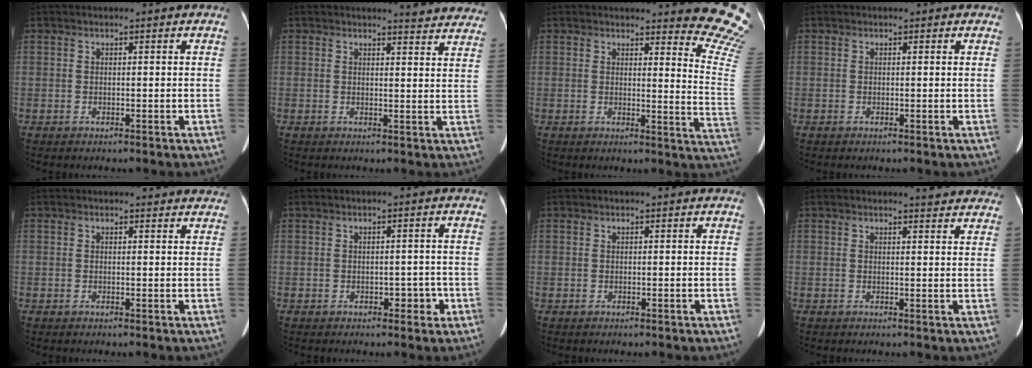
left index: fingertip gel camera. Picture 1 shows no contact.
{"total": 8.1, "force": [7.9, 1.3, 1.5], "torque": [0.004, -0.023, 0.061]}
{"total": 11.0, "force": [10.3, -0.1, 3.7], "torque": [-0.019, -0.116, 0.084]}
{"total": 0.6, "force": [0.1, 0.6, 0.0], "torque": [0.006, 0.004, -0.004]}
{"total": 3.4, "force": [3.1, 1.3, 0.2], "torque": [0.003, 0.000, 0.014]}
{"total": 2.2, "force": [-1.1, 1.4, 1.3], "torque": [-0.013, 0.000, -0.013]}
{"total": 0.0}
{"total": 5.8, "force": [5.5, 1.1, 1.5], "torque": [-0.007, -0.008, 0.042]}